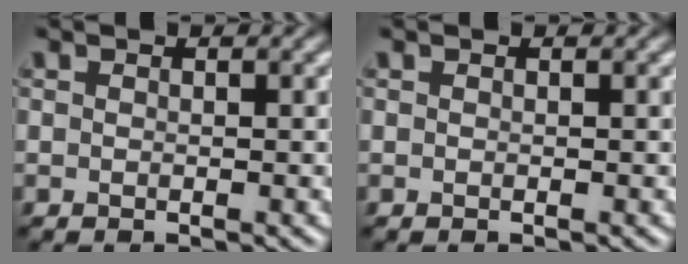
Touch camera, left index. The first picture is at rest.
{"total": 0.0}